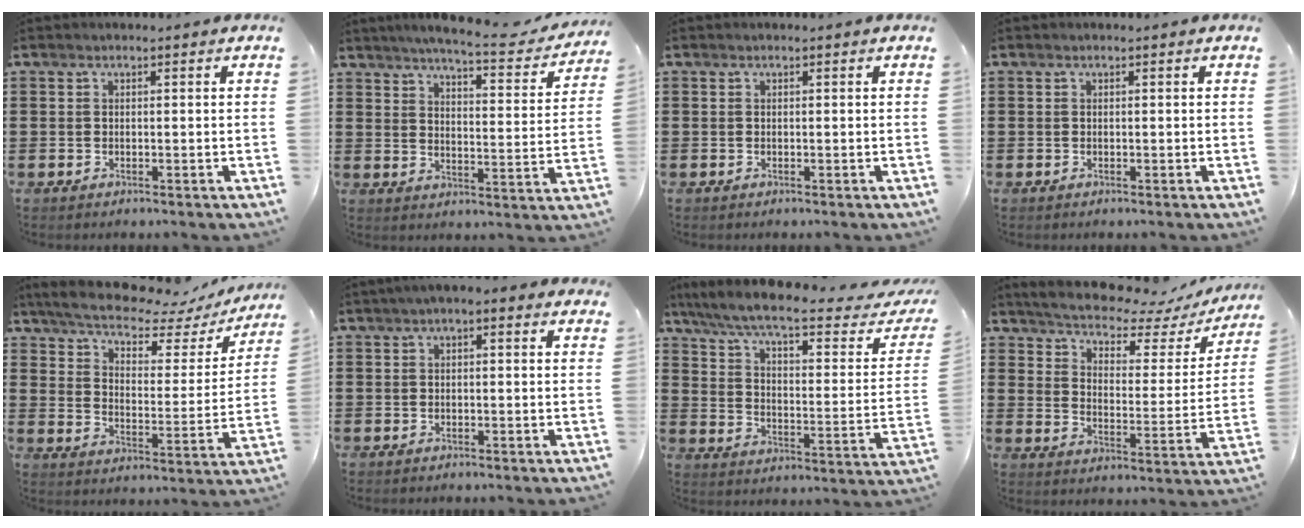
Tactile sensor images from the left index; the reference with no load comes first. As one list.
[{"total": 6.2, "force": [5.5, 0.1, 2.9], "torque": [-0.064, -0.035, 0.087]}, {"total": 0.0}, {"total": 0.0}, {"total": 7.1, "force": [6.1, 1.4, 3.3], "torque": [-0.084, -0.039, 0.100]}, {"total": 1.8, "force": [0.7, 0.6, 1.6], "torque": [-0.031, 0.006, 0.011]}, {"total": 8.0, "force": [6.4, 0.3, 4.9], "torque": [-0.119, -0.042, 0.106]}, {"total": 5.3, "force": [5.0, 0.6, 1.8], "torque": [-0.062, -0.035, 0.078]}]